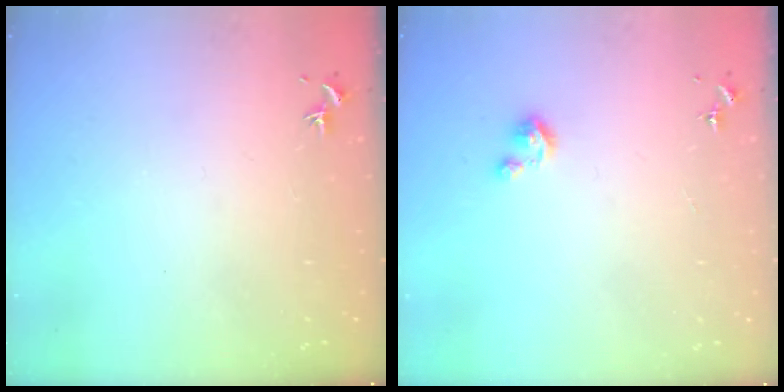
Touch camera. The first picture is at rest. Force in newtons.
{"total": 2.5, "press": 2.5, "slide": 0.3}